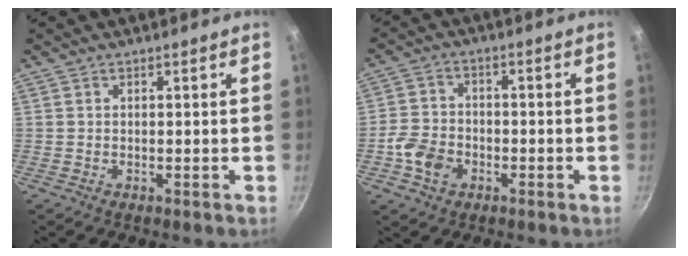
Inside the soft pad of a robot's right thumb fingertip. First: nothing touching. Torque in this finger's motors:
{"motor_torque": [0.85, 0.55, 0.39, -0.52, 0.10]}